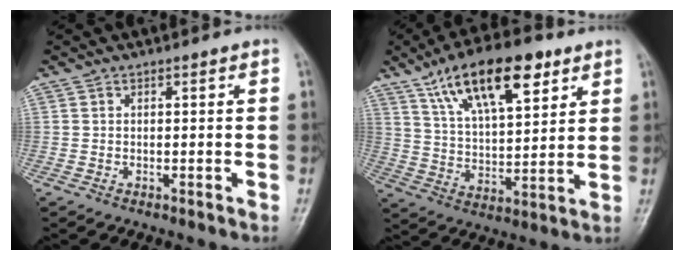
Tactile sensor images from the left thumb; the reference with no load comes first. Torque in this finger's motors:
{"motor_torque": [0.77, 0.79, 1.46, -1.31, 0.38]}